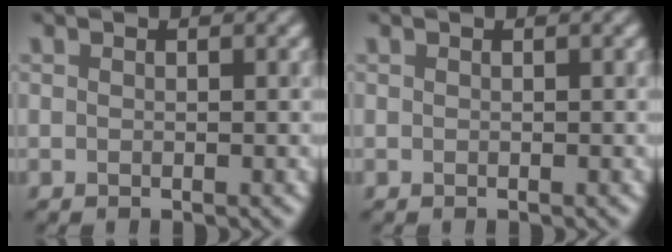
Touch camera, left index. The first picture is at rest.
{"total": 0.0}